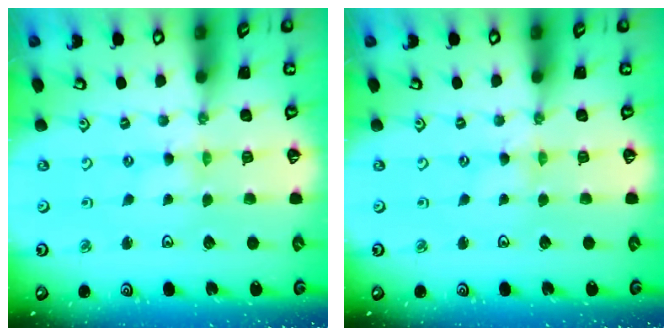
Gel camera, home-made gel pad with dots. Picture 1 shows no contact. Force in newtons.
{"total": 0.0}